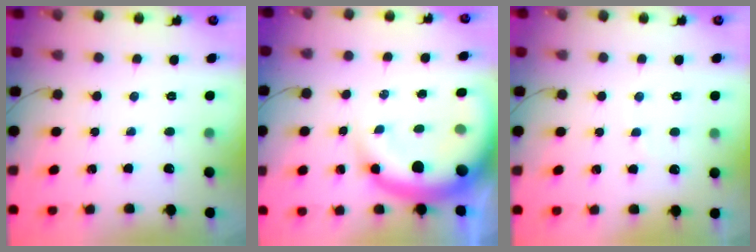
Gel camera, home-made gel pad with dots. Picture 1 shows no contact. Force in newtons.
{"total": 14.2, "press": 13.9, "slide": 3.0}
{"total": 4.8, "press": 4.7, "slide": 0.7}